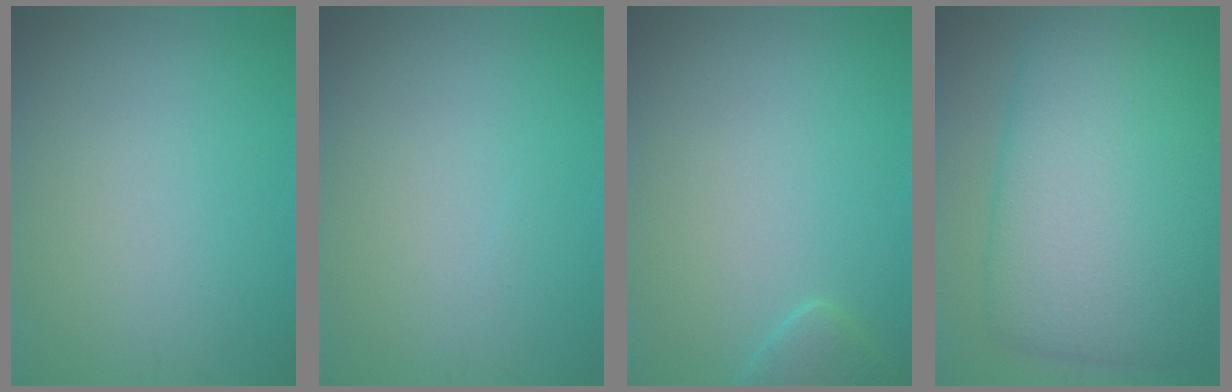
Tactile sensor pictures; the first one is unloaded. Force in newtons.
{"total": 0.0}
{"total": 1.9, "press": 1.9, "slide": 0.2}
{"total": 12.9, "press": 12.9, "slide": 0.4}